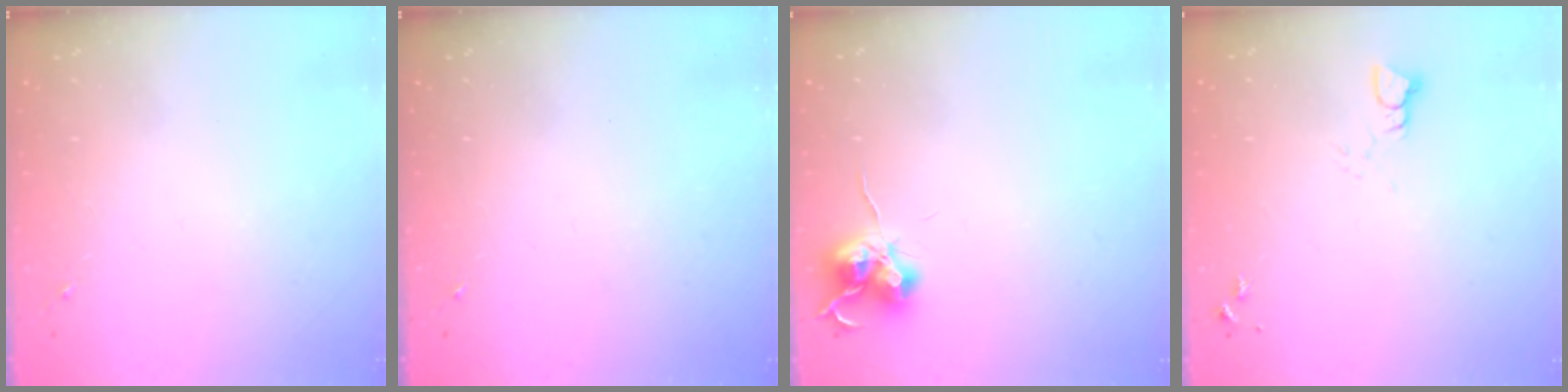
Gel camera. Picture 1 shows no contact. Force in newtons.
{"total": 0.0}
{"total": 10.9, "press": 10.8, "slide": 0.8}
{"total": 2.5, "press": 2.5, "slide": 0.1}